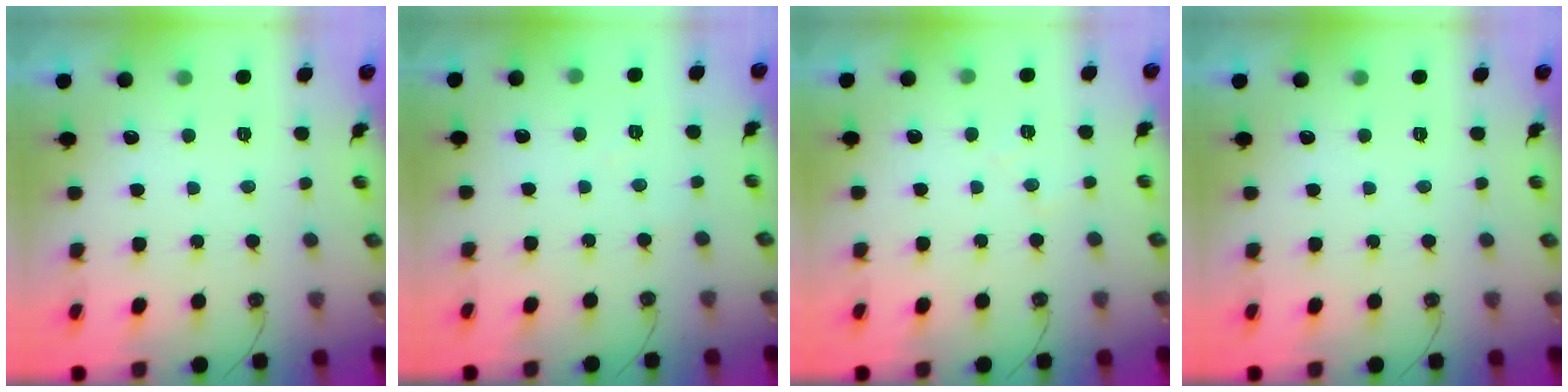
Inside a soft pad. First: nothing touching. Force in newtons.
{"total": 5.1, "press": 5.0, "slide": 0.6}
{"total": 5.5, "press": 5.5, "slide": 0.8}
{"total": 0.0}